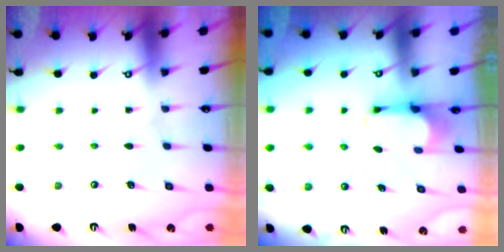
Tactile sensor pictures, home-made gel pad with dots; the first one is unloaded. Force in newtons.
{"total": 2.7, "press": 2.6, "slide": 1.0}